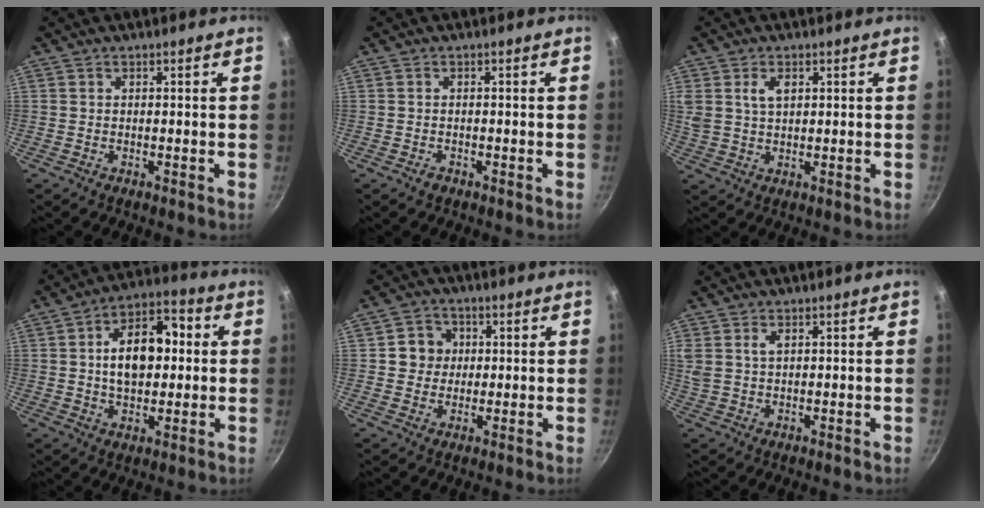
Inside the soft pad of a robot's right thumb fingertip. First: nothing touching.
{"total": 0.8, "force": [-0.6, 0.5, 0.3], "torque": [-0.004, 0.003, -0.011]}
{"total": 4.9, "force": [1.8, 2.9, 3.5], "torque": [-0.067, -0.002, 0.041]}
{"total": 13.9, "force": [1.4, 8.3, 11.1], "torque": [-0.150, 0.023, 0.015]}
{"total": 5.8, "force": [0.8, 5.4, 2.0], "torque": [-0.001, 0.006, 0.008]}
{"total": 3.3, "force": [1.3, 1.8, 2.5], "torque": [-0.064, 0.006, 0.034]}